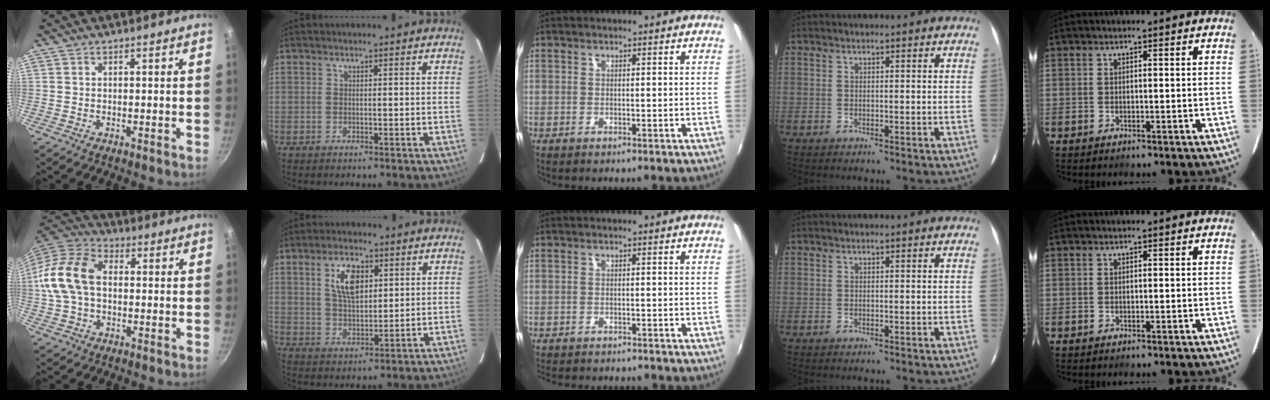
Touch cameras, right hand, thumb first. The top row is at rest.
{"thumb": {"total": 15.1, "force": [0.4, 10.3, 11.0], "torque": [-0.201, 0.037, -0.006]}, "index": {"total": 8.2, "force": [2.9, 4.1, 6.4], "torque": [-0.120, 0.007, 0.058]}, "middle": {"total": 5.3, "force": [-4.9, 0.9, 1.9], "torque": [-0.049, -0.017, -0.074]}}